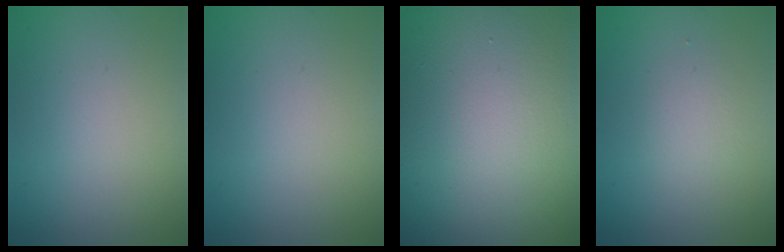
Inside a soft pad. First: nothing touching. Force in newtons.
{"total": 0.0}
{"total": 23.1, "press": 23.1, "slide": 1.2}
{"total": 1.5, "press": 1.5, "slide": 0.1}